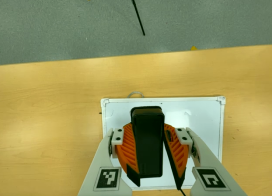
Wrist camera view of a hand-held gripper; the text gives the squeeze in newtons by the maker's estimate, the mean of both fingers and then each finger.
{"total": 10.8, "left": 10.6, "right": 10.9}